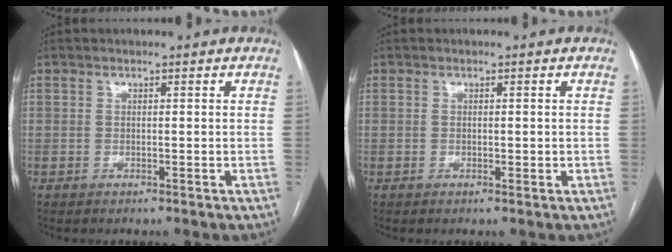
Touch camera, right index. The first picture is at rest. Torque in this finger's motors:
{"motor_torque": [-0.23, 0.48, 0.05, 0.02]}